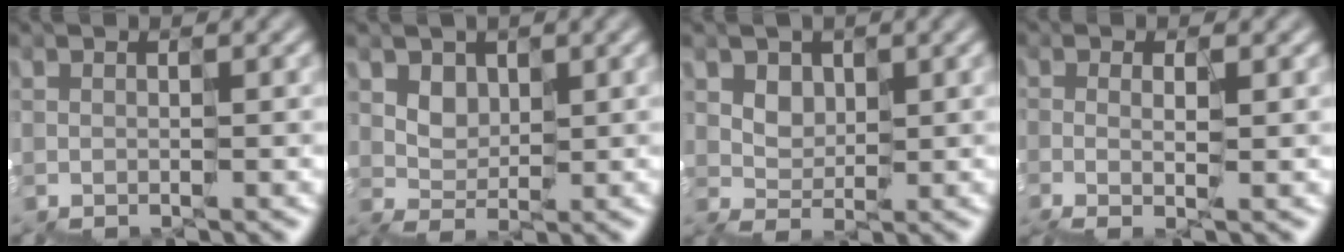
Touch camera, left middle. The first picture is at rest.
{"total": 2.1, "force": [1.3, 1.3, -1.0], "torque": [0.012, 0.003, 0.026]}
{"total": 2.0, "force": [1.2, 1.3, -1.0], "torque": [0.014, 0.004, 0.023]}
{"total": 0.6, "force": [0.1, 0.1, 0.6], "torque": [-0.008, -0.002, 0.002]}